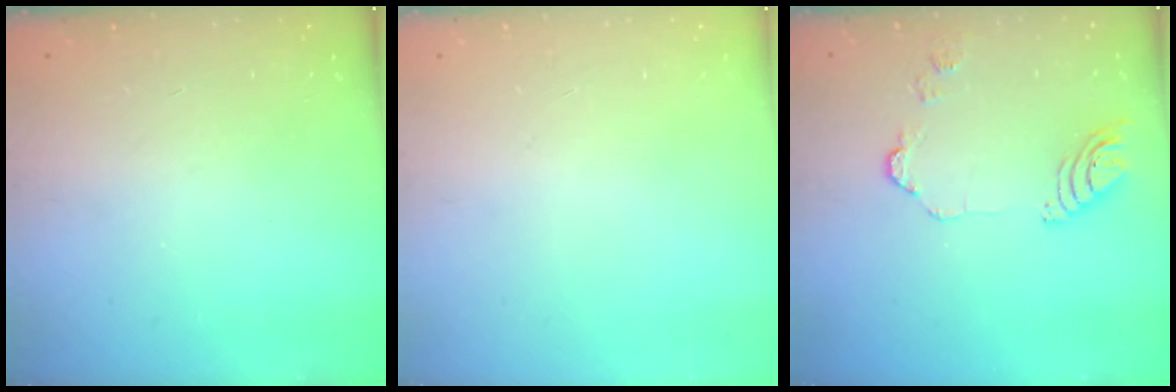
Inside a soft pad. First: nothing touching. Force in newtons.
{"total": 0.0}
{"total": 8.9, "press": 8.8, "slide": 1.0}